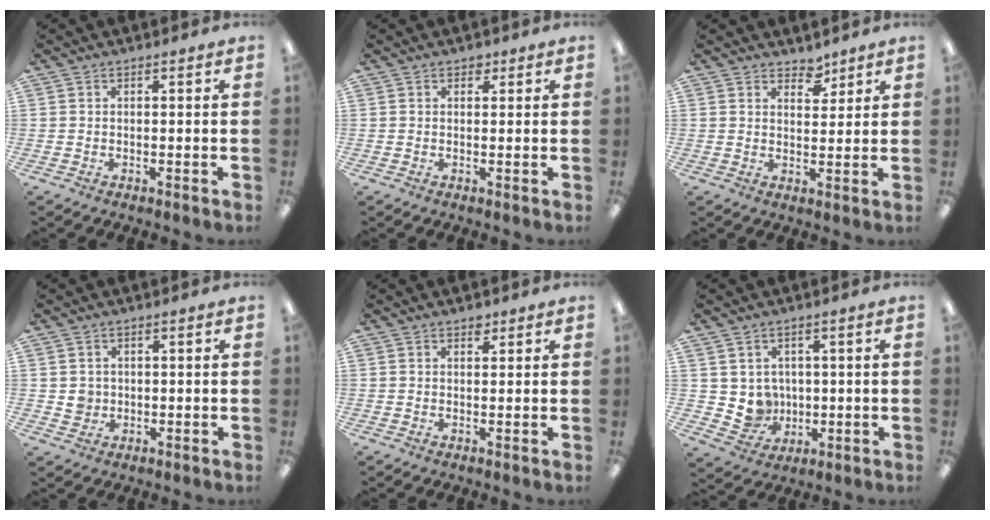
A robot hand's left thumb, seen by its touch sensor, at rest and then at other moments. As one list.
[{"total": 1.7, "force": [1.2, 1.0, 0.7], "torque": [-0.007, -0.001, 0.020]}, {"total": 4.2, "force": [3.6, 2.0, 0.8], "torque": [0.008, -0.027, 0.062]}, {"total": 2.7, "force": [0.5, 2.6, 0.5], "torque": [-0.005, 0.001, 0.007]}, {"total": 1.9, "force": [1.5, 0.9, 0.8], "torque": [0.000, -0.007, 0.025]}, {"total": 6.0, "force": [1.9, 5.6, 0.4], "torque": [-0.021, -0.017, 0.043]}]